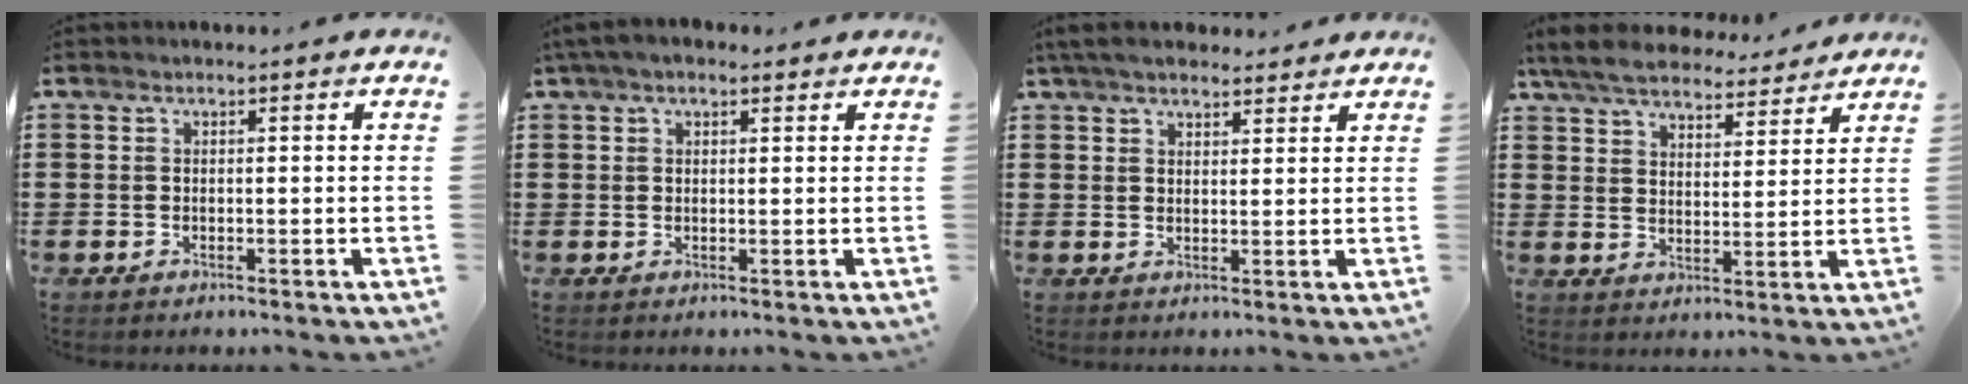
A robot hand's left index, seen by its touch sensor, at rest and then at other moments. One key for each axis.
{"total": 2.8, "fx": 1.9, "fy": 1.2, "fz": 1.7, "tx": -0.037, "ty": 0.008, "tz": 0.035}
{"total": 4.4, "fx": 3.9, "fy": 1.2, "fz": 1.6, "tx": -0.042, "ty": -0.001, "tz": 0.074}
{"total": 6.6, "fx": 6.1, "fy": 1.3, "fz": 2.0, "tx": -0.066, "ty": -0.026, "tz": 0.109}